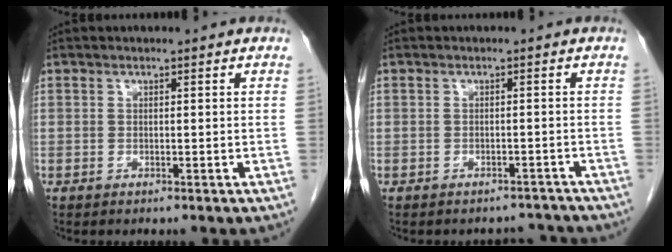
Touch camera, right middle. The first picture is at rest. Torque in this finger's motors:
{"motor_torque": [-0.25, -0.25, -0.15, -0.02]}